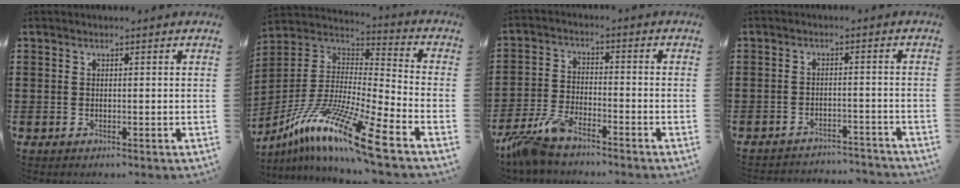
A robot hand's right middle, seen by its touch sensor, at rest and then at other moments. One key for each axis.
{"total": 13.8, "fx": -9.7, "fy": 0.7, "fz": 9.8, "tx": -0.208, "ty": -0.002, "tz": -0.192}
{"total": 6.5, "fx": -5.6, "fy": 1.3, "fz": 3.1, "tx": -0.089, "ty": -0.006, "tz": -0.114}
{"total": 2.9, "fx": -2.9, "fy": 0.1, "fz": 0.1, "tx": -0.007, "ty": 0.002, "tz": -0.061}